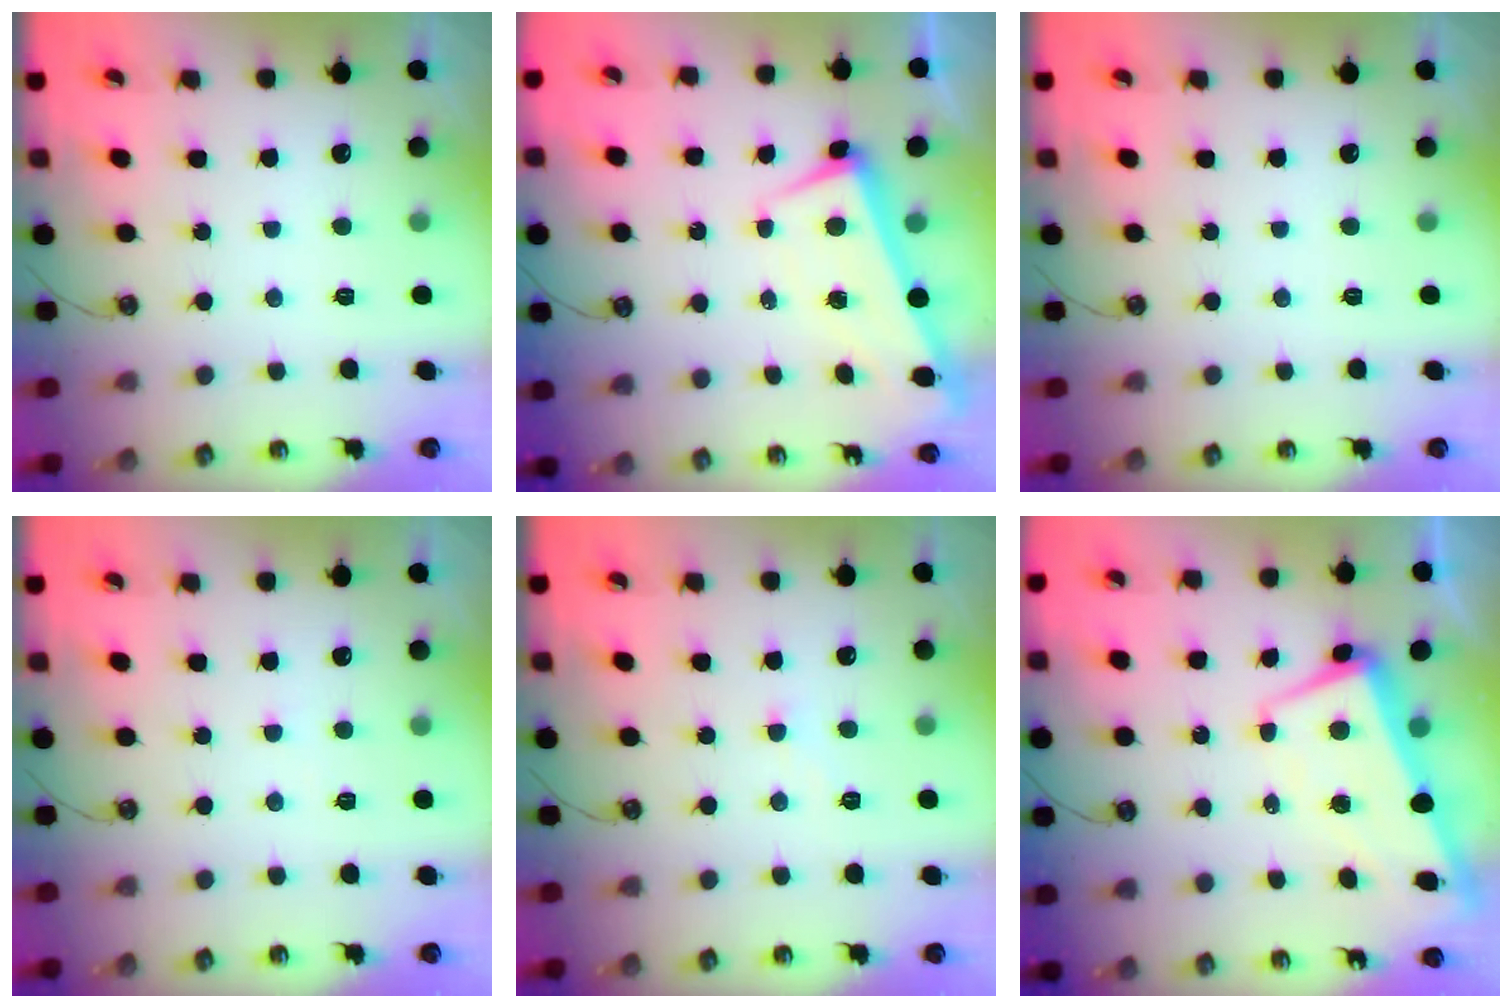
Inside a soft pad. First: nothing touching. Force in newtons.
{"total": 1.7, "press": 0.7, "slide": 1.6}
{"total": 0.0}
{"total": 2.5, "press": 2.5, "slide": 0.3}
{"total": 1.1, "press": 1.0, "slide": 0.4}
{"total": 1.2, "press": 0.4, "slide": 1.1}